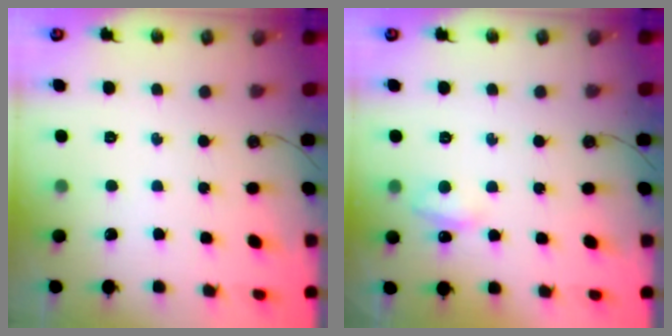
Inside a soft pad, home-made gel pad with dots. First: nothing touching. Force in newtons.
{"total": 6.7, "press": 6.6, "slide": 0.8}